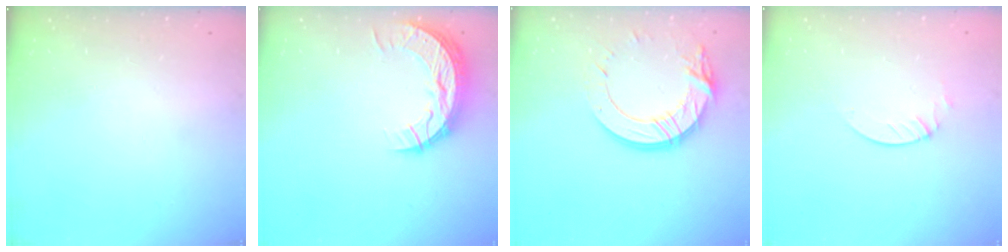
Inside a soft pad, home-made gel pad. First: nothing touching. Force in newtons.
{"total": 9.9, "press": 9.9, "slide": 0.7}
{"total": 15.2, "press": 15.1, "slide": 1.5}
{"total": 2.1, "press": 2.1, "slide": 0.2}